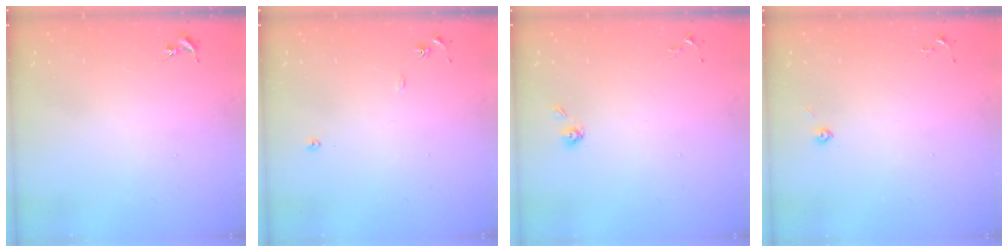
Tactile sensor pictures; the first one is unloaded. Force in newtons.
{"total": 6.7, "press": 6.6, "slide": 0.7}
{"total": 4.0, "press": 3.6, "slide": 1.8}
{"total": 3.1, "press": 3.0, "slide": 1.0}